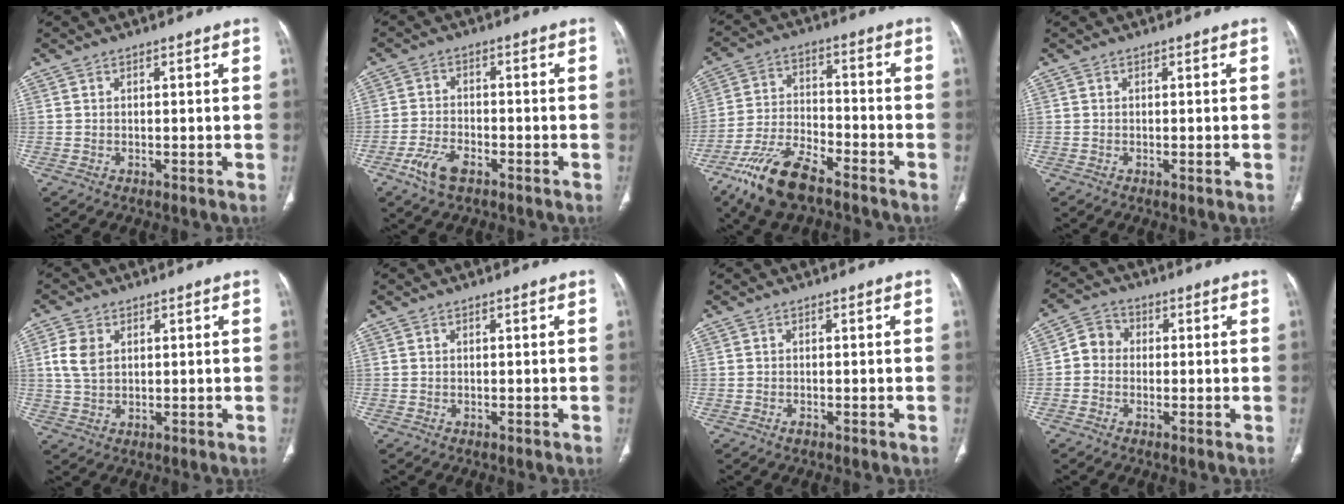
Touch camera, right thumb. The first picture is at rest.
{"total": 6.0, "force": [-3.5, 2.8, 3.9], "torque": [-0.085, 0.013, -0.066]}
{"total": 13.0, "force": [-9.0, 4.9, 7.9], "torque": [-0.155, 0.037, -0.175]}
{"total": 0.8, "force": [-0.3, 0.1, 0.7], "torque": [-0.012, -0.002, -0.002]}
{"total": 5.6, "force": [1.5, 3.8, 3.7], "torque": [-0.074, 0.001, 0.034]}
{"total": 0.0}
{"total": 0.6, "force": [-0.4, 0.2, 0.4], "torque": [-0.008, -0.001, -0.008]}
{"total": 4.5, "force": [-0.4, 4.0, 2.0], "torque": [-0.019, 0.014, -0.021]}